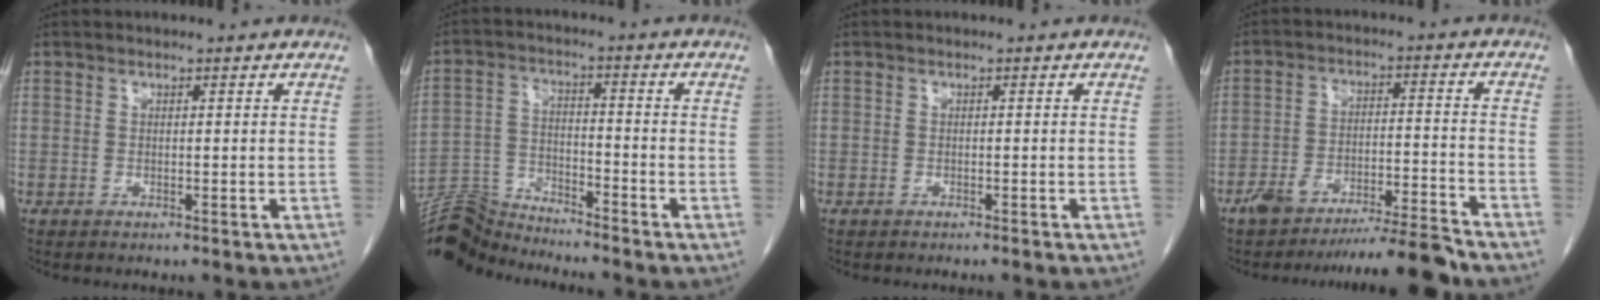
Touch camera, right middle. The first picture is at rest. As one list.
[{"total": 8.6, "force": [-8.6, -0.3, -0.1], "torque": [-0.006, 0.004, -0.163]}, {"total": 0.5, "force": [-0.4, 0.0, 0.3], "torque": [-0.010, -0.001, -0.007]}, {"total": 9.2, "force": [-8.4, -0.6, 3.6], "torque": [-0.047, 0.011, -0.141]}]